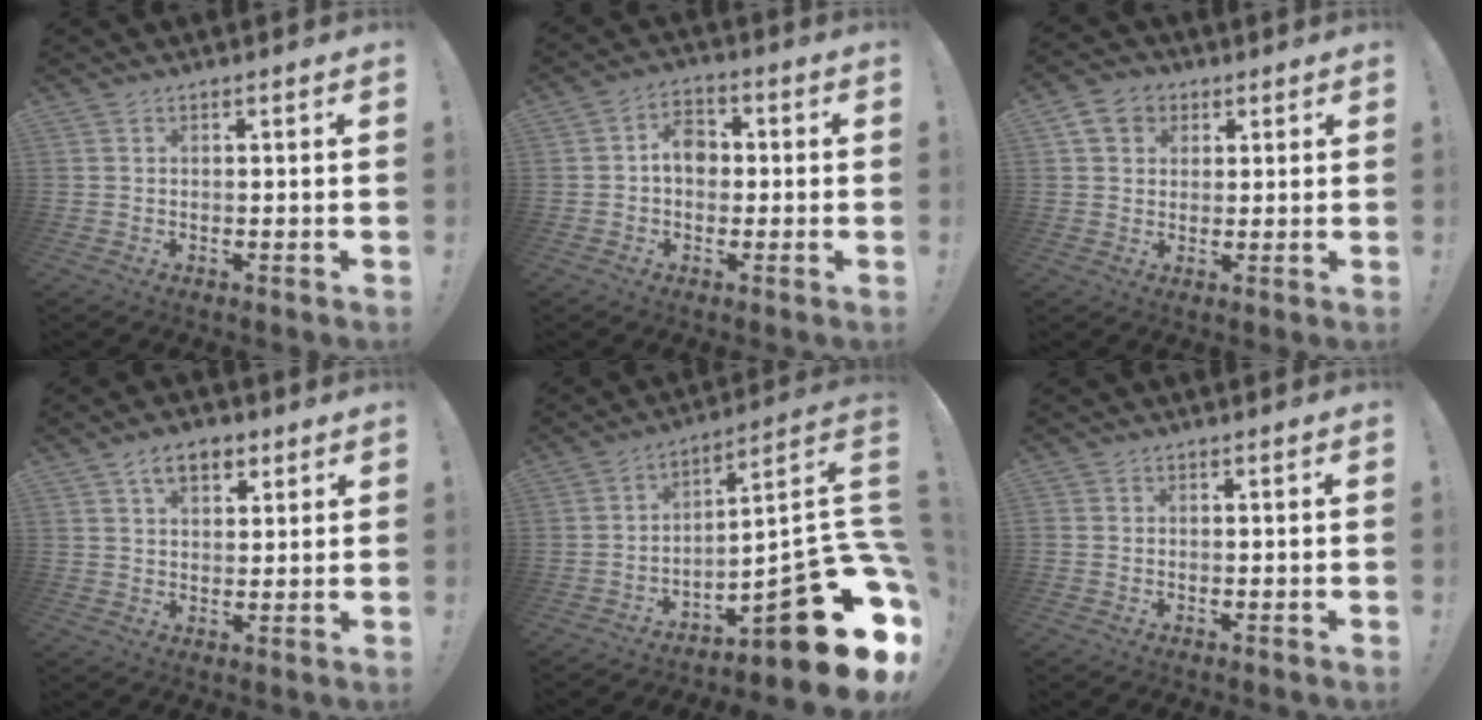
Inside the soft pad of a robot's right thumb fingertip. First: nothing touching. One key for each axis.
{"total": 7.5, "fx": 0.1, "fy": 5.6, "fz": 4.9, "tx": -0.069, "ty": 0.012, "tz": 0.004}
{"total": 7.5, "fx": 3.3, "fy": 6.2, "fz": 2.9, "tx": -0.040, "ty": -0.007, "tz": 0.066}
{"total": 7.4, "fx": 3.7, "fy": 4.8, "fz": 4.3, "tx": -0.060, "ty": -0.004, "tz": 0.068}
{"total": 19.9, "fx": -9.8, "fy": 5.3, "fz": 16.5, "tx": -0.193, "ty": 0.035, "tz": -0.153}
{"total": 0.8, "fx": -0.1, "fy": 0.8, "fz": -0.1, "tx": 0.002, "ty": 0.004, "tz": -0.001}